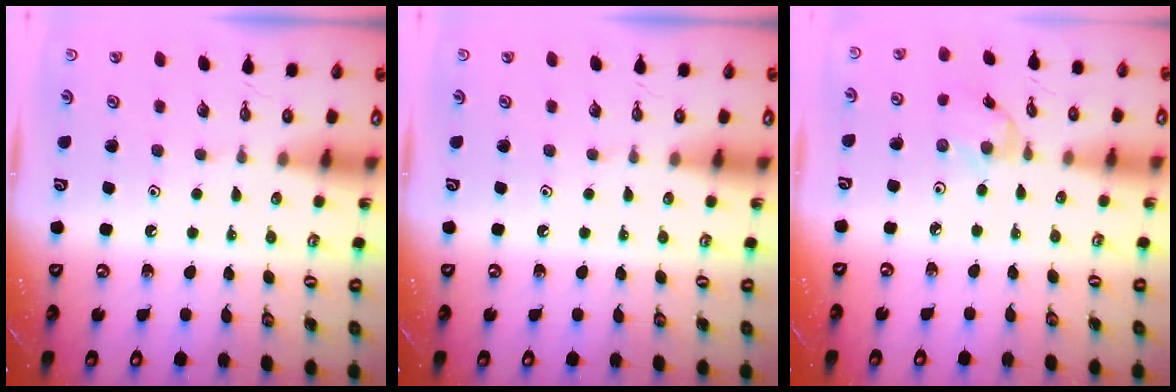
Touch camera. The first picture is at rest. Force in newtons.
{"total": 0.0}
{"total": 2.0, "press": 2.0, "slide": 0.3}